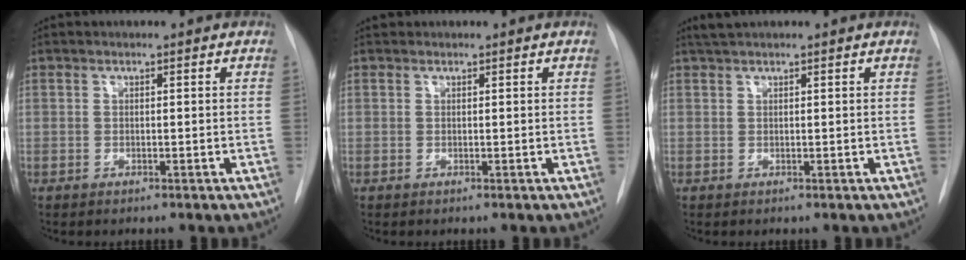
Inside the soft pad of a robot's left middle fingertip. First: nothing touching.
{"total": 0.5, "force": [0.5, 0.2, -0.1], "torque": [-0.007, 0.012, 0.011]}
{"total": 1.7, "force": [1.5, -0.1, 0.8], "torque": [-0.019, 0.015, 0.031]}